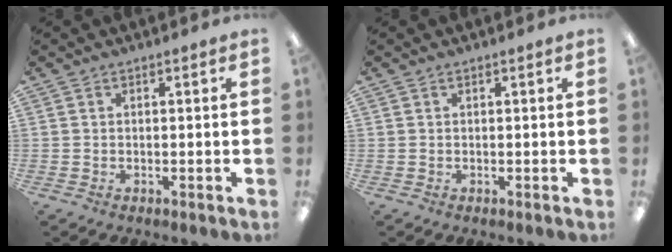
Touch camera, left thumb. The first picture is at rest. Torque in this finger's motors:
{"motor_torque": [-0.01, 0.03, 0.14, -0.14, 0.00]}